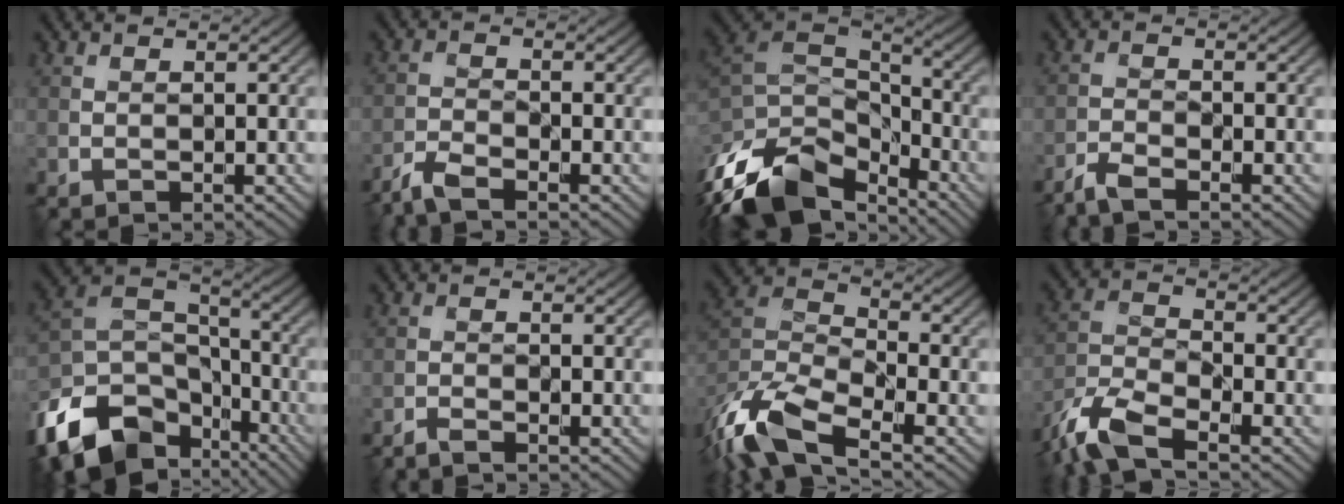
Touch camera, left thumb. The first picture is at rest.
{"total": 3.6, "force": [-3.1, 0.5, 1.8], "torque": [-0.044, -0.006, -0.072]}
{"total": 15.6, "force": [-9.7, 8.3, 9.0], "torque": [-0.248, -0.024, -0.167]}
{"total": 3.0, "force": [-2.6, 0.3, 1.5], "torque": [-0.036, -0.005, -0.061]}
{"total": 15.0, "force": [-9.1, 9.1, 7.8], "torque": [-0.206, -0.031, -0.169]}
{"total": 1.7, "force": [-1.5, 0.0, 0.7], "torque": [-0.017, -0.003, -0.037]}
{"total": 12.6, "force": [-8.2, 4.7, 8.4], "torque": [-0.189, -0.016, -0.170]}
{"total": 8.7, "force": [-6.4, 2.6, 5.3], "torque": [-0.119, -0.013, -0.147]}